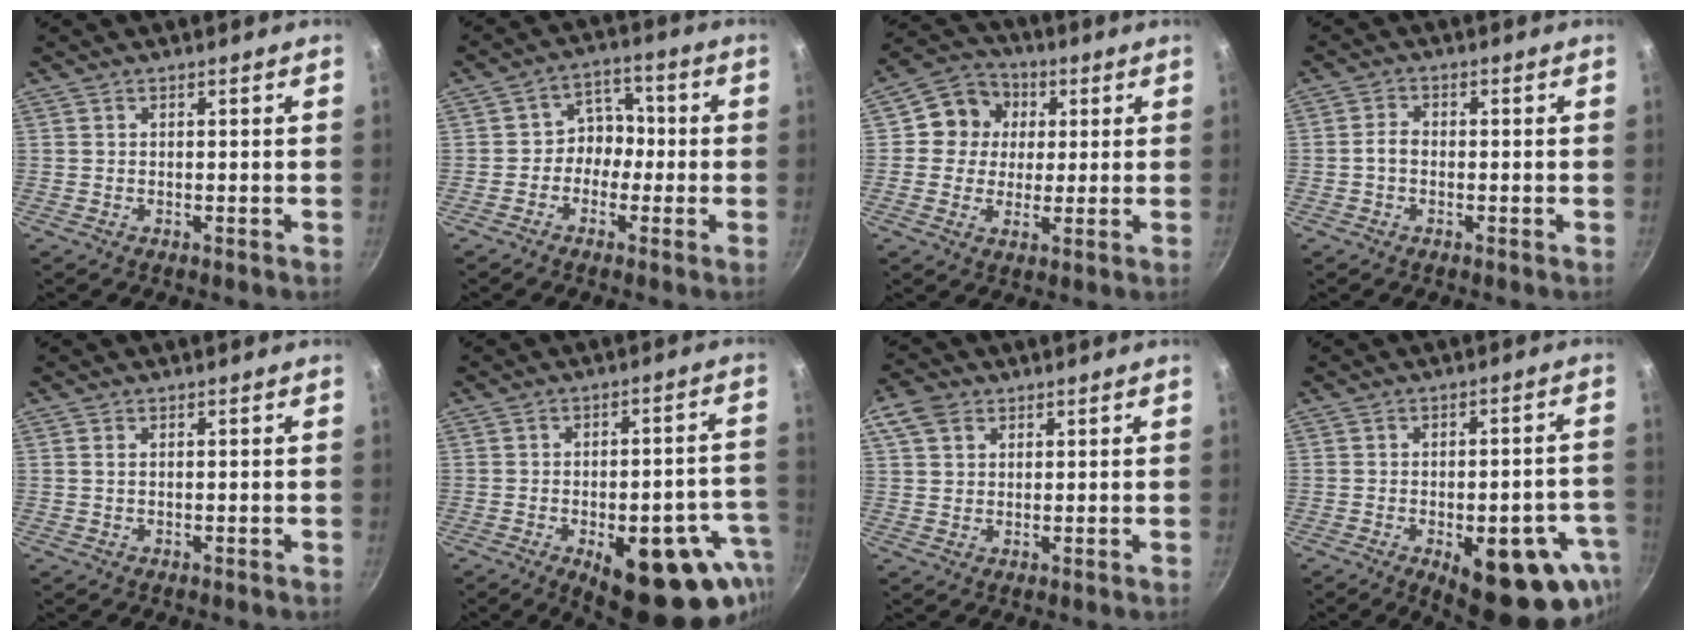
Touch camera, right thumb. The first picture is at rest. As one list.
[{"total": 5.8, "force": [-1.4, 5.0, 2.6], "torque": [0.008, 0.028, -0.036]}, {"total": 9.2, "force": [2.2, 8.3, 3.3], "torque": [-0.023, 0.005, 0.017]}, {"total": 2.2, "force": [-0.8, 1.4, 1.6], "torque": [-0.032, 0.014, -0.022]}, {"total": 0.6, "force": [0.1, 0.3, 0.5], "torque": [-0.011, 0.000, 0.000]}, {"total": 22.1, "force": [-9.0, 10.2, 17.5], "torque": [-0.156, 0.021, -0.103]}, {"total": 5.7, "force": [2.6, 4.2, 2.8], "torque": [-0.042, 0.001, 0.043]}, {"total": 18.7, "force": [-7.6, 8.3, 14.9], "torque": [-0.128, 0.014, -0.086]}]